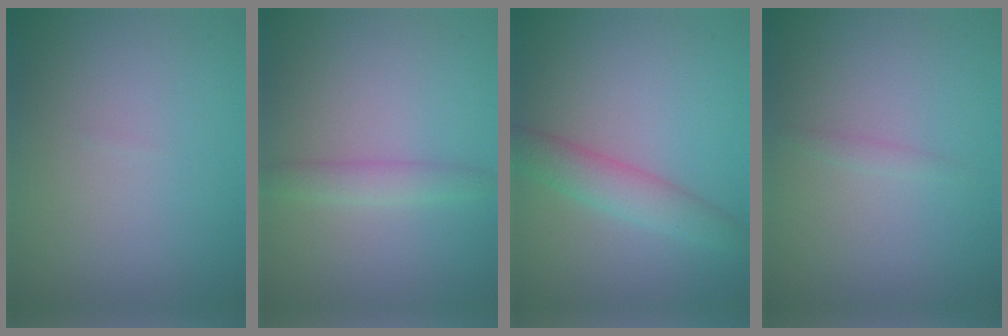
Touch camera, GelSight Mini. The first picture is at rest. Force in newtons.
{"total": 1.9, "press": 1.9, "slide": 0.1}
{"total": 3.4, "press": 3.4, "slide": 0.2}
{"total": 0.6, "press": 0.6, "slide": 0.0}